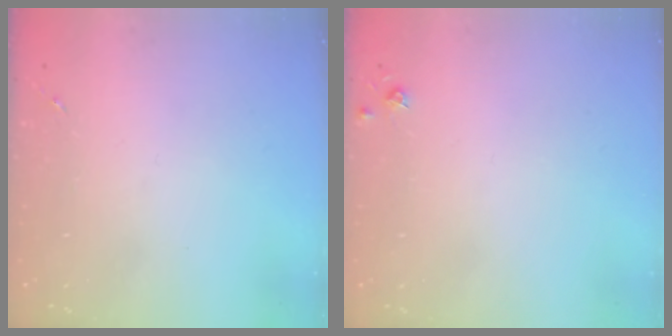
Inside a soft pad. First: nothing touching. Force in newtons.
{"total": 3.8, "press": 3.8, "slide": 0.5}